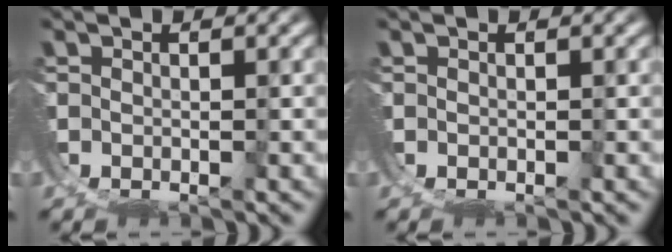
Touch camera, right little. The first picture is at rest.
{"total": 0.0}